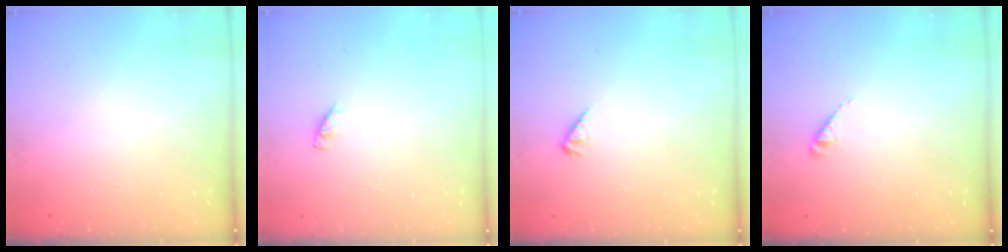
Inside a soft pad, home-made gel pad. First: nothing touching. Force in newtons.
{"total": 2.4, "press": 2.4, "slide": 0.3}
{"total": 2.3, "press": 2.3, "slide": 0.2}
{"total": 2.3, "press": 2.3, "slide": 0.2}